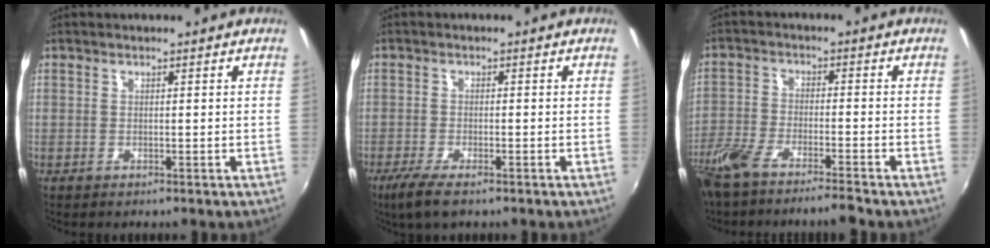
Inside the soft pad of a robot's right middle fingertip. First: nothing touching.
{"total": 5.5, "force": [-3.8, 1.2, 3.9], "torque": [-0.093, -0.019, -0.069]}
{"total": 8.9, "force": [-7.5, 0.8, 4.8], "torque": [-0.118, -0.021, -0.144]}